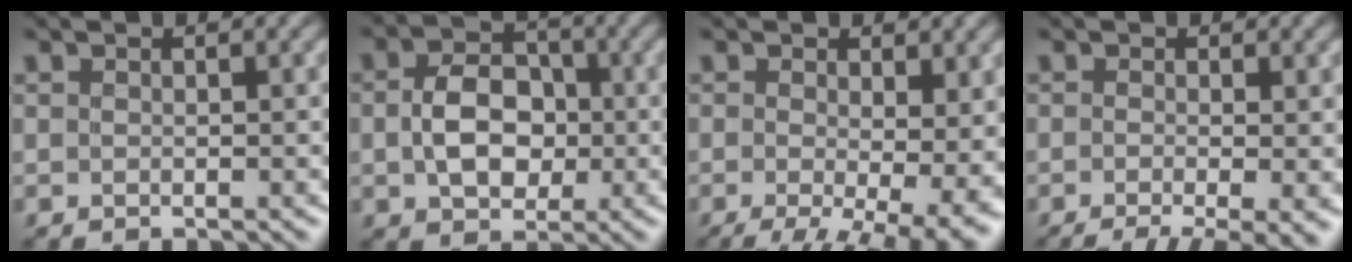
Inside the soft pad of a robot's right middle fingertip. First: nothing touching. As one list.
[{"total": 5.2, "force": [-0.5, 3.8, 3.4], "torque": [-0.064, -0.004, -0.011]}, {"total": 9.9, "force": [-1.6, 3.8, 9.0], "torque": [-0.113, -0.022, -0.007]}, {"total": 5.4, "force": [-1.8, 1.3, 4.9], "torque": [-0.064, -0.017, -0.024]}]